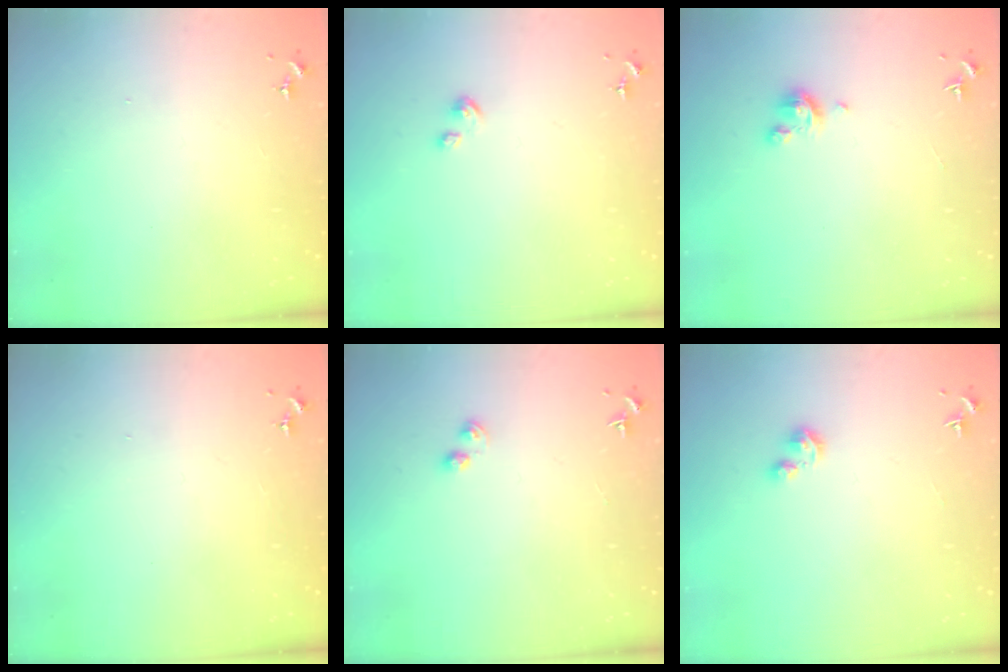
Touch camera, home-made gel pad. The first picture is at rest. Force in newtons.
{"total": 3.4, "press": 3.4, "slide": 0.6}
{"total": 3.8, "press": 3.7, "slide": 0.3}
{"total": 0.0}
{"total": 2.8, "press": 2.8, "slide": 0.4}
{"total": 2.2, "press": 2.2, "slide": 0.2}